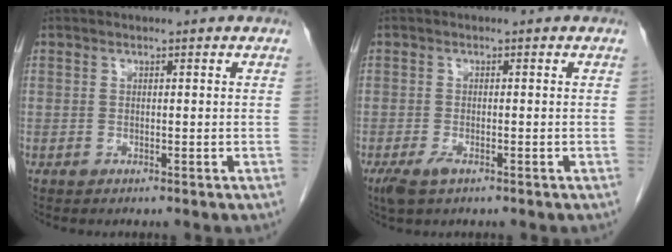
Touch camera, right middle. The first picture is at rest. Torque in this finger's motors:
{"motor_torque": [0.45, -0.22, 0.03, 0.04]}